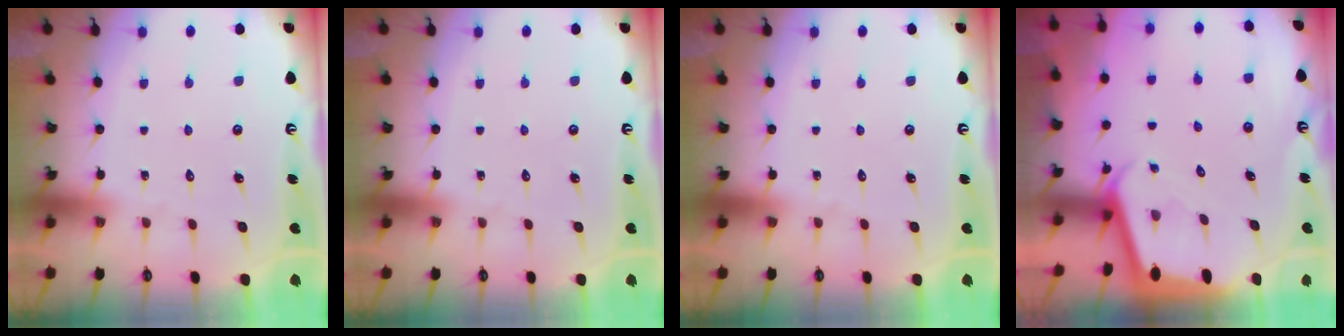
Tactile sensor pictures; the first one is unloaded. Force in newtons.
{"total": 0.0}
{"total": 0.0}
{"total": 2.0, "press": 2.0, "slide": 0.1}